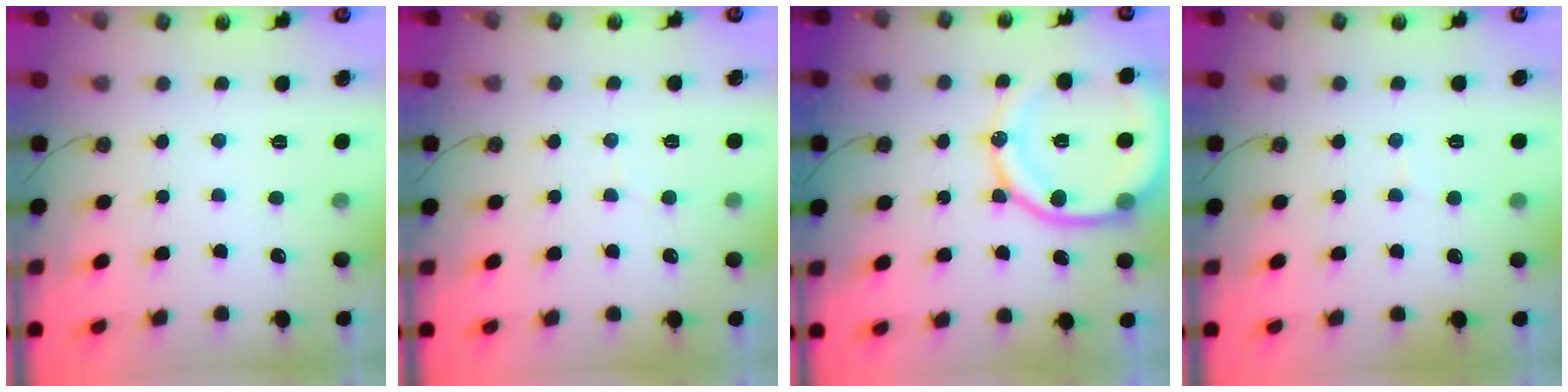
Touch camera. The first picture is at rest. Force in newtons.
{"total": 4.8, "press": 4.8, "slide": 0.4}
{"total": 16.6, "press": 16.5, "slide": 1.8}
{"total": 3.8, "press": 3.8, "slide": 0.4}